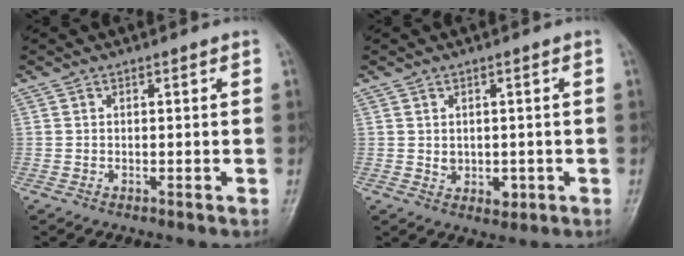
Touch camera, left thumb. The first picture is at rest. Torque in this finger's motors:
{"motor_torque": [0.03, 0.03, -0.20, -0.14, 0.00]}